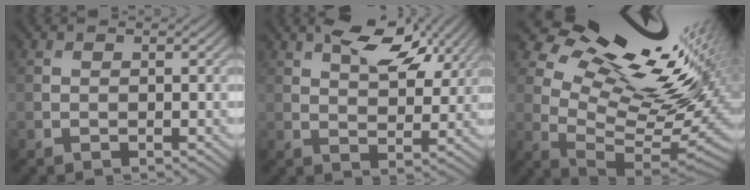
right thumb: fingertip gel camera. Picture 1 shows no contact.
{"total": 9.3, "force": [5.1, 4.1, 6.6], "torque": [-0.118, 0.007, 0.090]}
{"total": 18.1, "force": [8.9, 8.4, 13.4], "torque": [-0.224, 0.018, 0.157]}